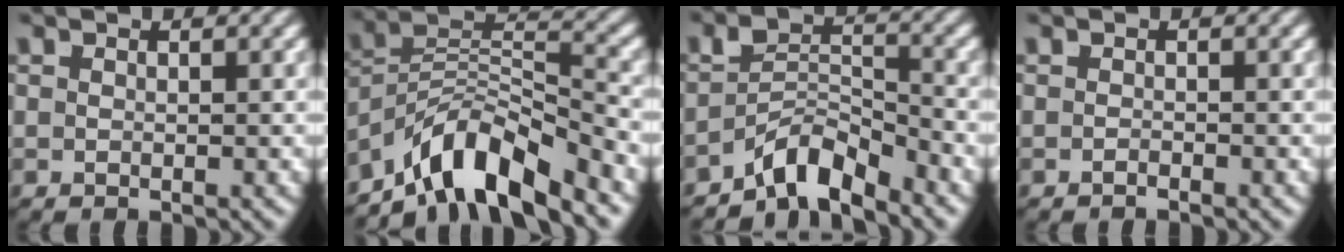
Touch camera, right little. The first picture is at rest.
{"total": 10.6, "force": [-4.9, 6.5, 6.7], "torque": [-0.107, -0.027, -0.075]}
{"total": 5.9, "force": [-4.6, 2.5, 2.9], "torque": [-0.036, -0.022, -0.070]}
{"total": 1.0, "force": [-0.7, -0.7, -0.2], "torque": [0.009, -0.006, -0.009]}